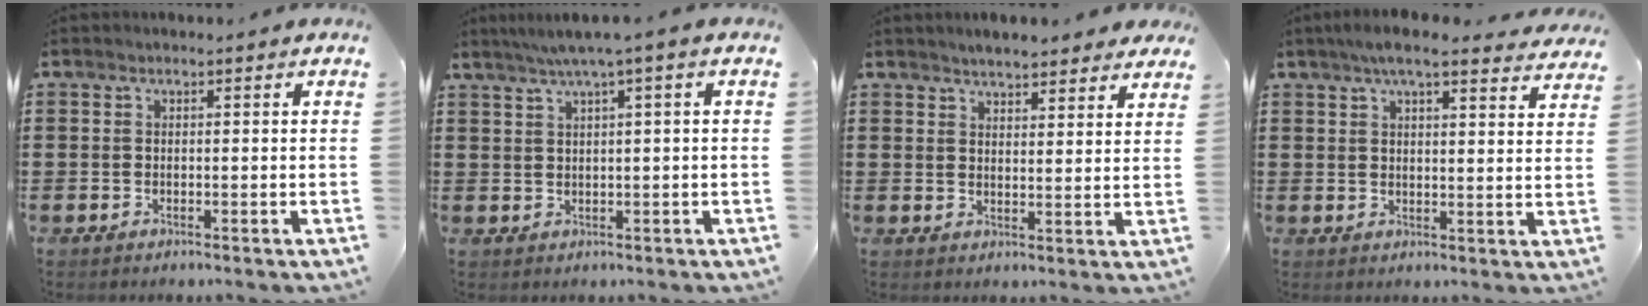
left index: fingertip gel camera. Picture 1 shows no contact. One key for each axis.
{"total": 2.8, "fx": 1.1, "fy": -0.3, "fz": 2.6, "tx": -0.049, "ty": -0.003, "tz": 0.018}
{"total": 3.8, "fx": 3.7, "fy": 0.6, "fz": 0.7, "tx": -0.024, "ty": -0.006, "tz": 0.068}
{"total": 5.7, "fx": 4.8, "fy": 0.8, "fz": 2.9, "tx": -0.070, "ty": -0.004, "tz": 0.088}